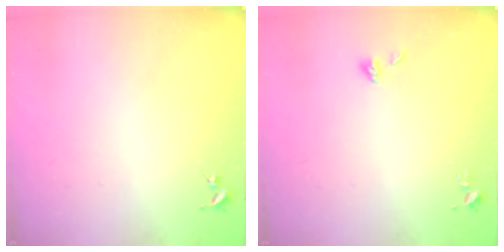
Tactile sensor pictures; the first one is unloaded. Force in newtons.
{"total": 5.3, "press": 5.2, "slide": 1.1}